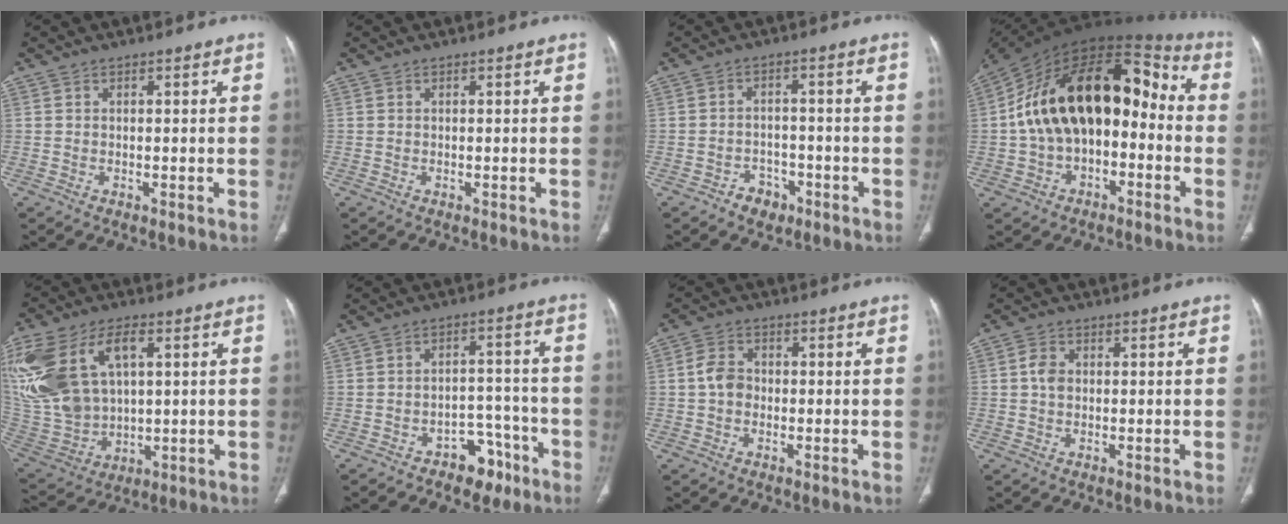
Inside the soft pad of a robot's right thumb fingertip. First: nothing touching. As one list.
[{"total": 0.0}, {"total": 4.3, "force": [-2.6, 3.1, 1.4], "torque": [-0.006, 0.025, -0.035]}, {"total": 23.8, "force": [-1.2, 14.4, 18.9], "torque": [-0.294, 0.063, -0.025]}, {"total": 26.8, "force": [7.5, 16.7, 19.6], "torque": [-0.456, 0.014, 0.161]}, {"total": 7.2, "force": [-4.7, 4.5, 3.1], "torque": [-0.009, 0.051, -0.065]}, {"total": 4.5, "force": [-0.3, 3.5, 2.8], "torque": [-0.047, 0.012, -0.013]}, {"total": 2.9, "force": [0.3, 2.1, 2.0], "torque": [-0.036, 0.004, 0.002]}]